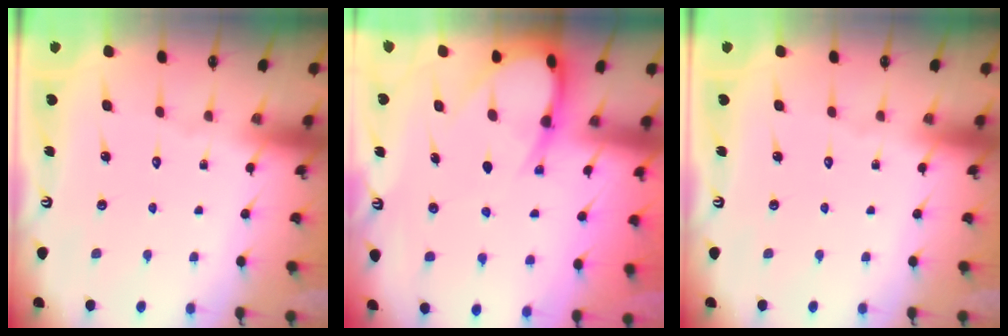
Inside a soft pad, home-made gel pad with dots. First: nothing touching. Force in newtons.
{"total": 8.3, "press": 8.2, "slide": 0.9}
{"total": 0.0}